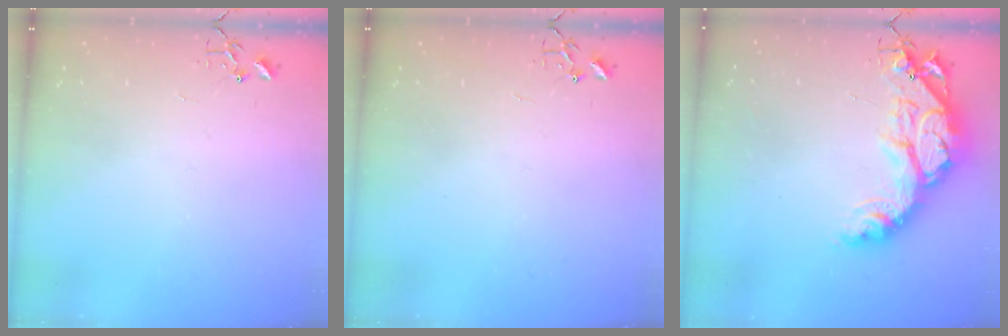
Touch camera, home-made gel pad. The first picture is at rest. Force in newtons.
{"total": 0.0}
{"total": 19.9, "press": 19.8, "slide": 1.9}